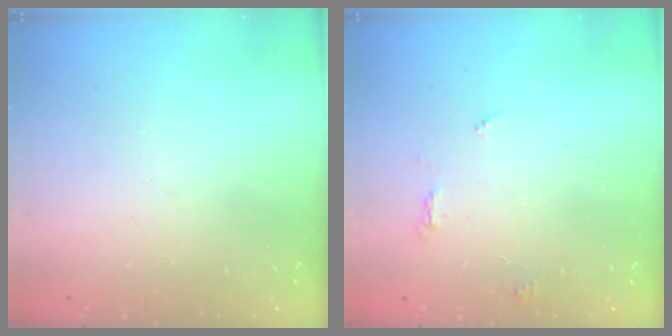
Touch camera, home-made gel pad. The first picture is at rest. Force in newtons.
{"total": 5.6, "press": 5.6, "slide": 0.4}